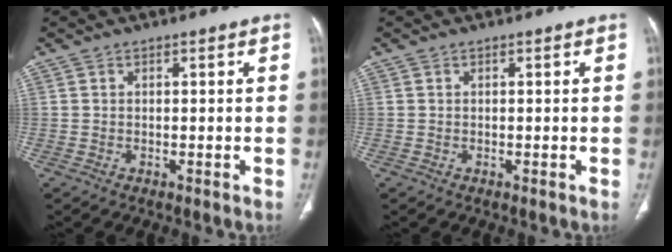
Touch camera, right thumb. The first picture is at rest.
{"total": 0.0}